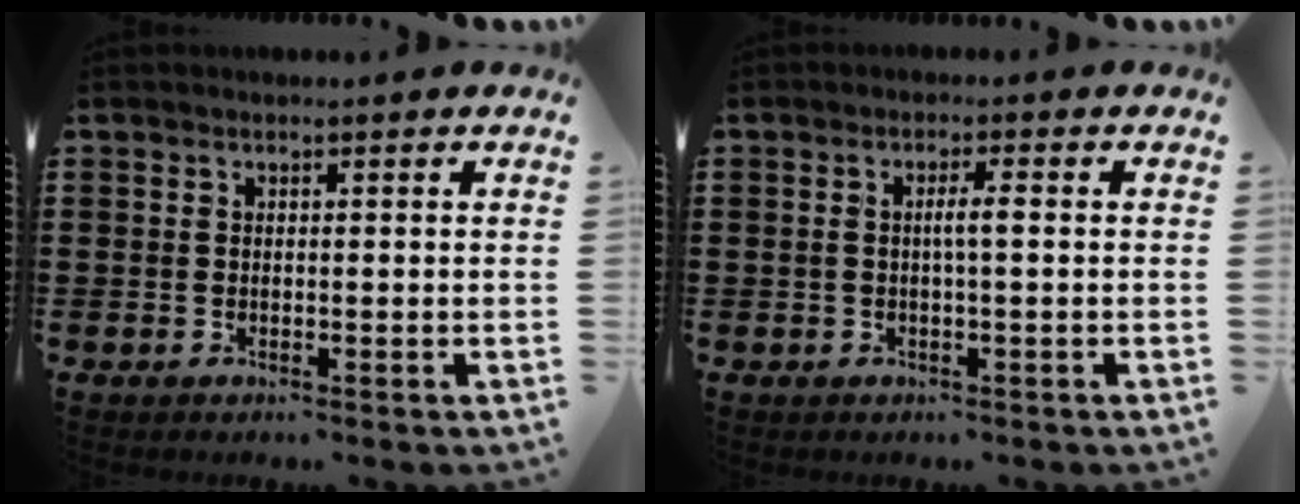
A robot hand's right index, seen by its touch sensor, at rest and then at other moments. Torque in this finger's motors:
{"motor_torque": [0.24, -0.20, 0.18, 0.03]}